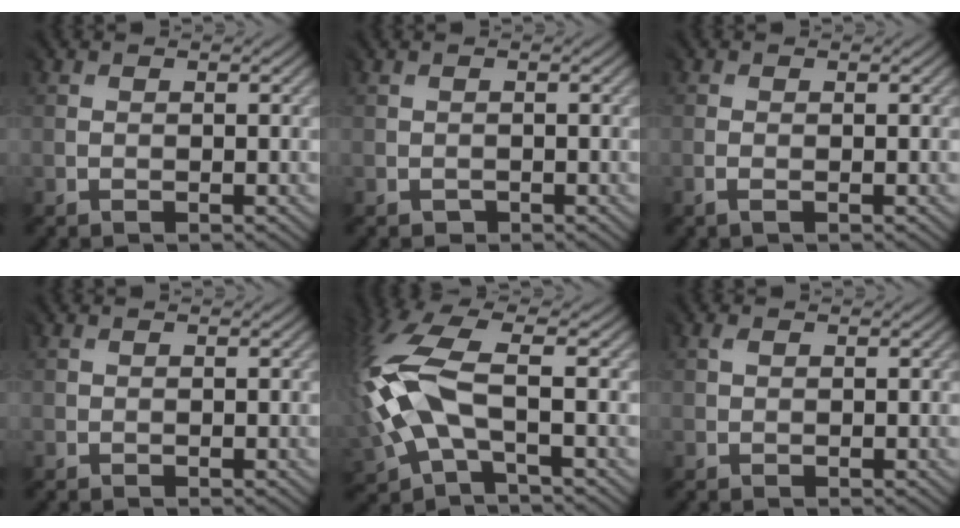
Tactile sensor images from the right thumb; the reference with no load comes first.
{"total": 1.1, "force": [-0.7, 0.4, -0.7], "torque": [0.018, -0.005, -0.008]}
{"total": 0.6, "force": [-0.5, -0.2, 0.3], "torque": [-0.009, 0.000, -0.010]}
{"total": 0.0}
{"total": 10.6, "force": [0.1, 4.6, 9.5], "torque": [-0.256, 0.013, -0.008]}
{"total": 0.8, "force": [0.5, 0.5, 0.4], "torque": [-0.008, 0.001, 0.009]}